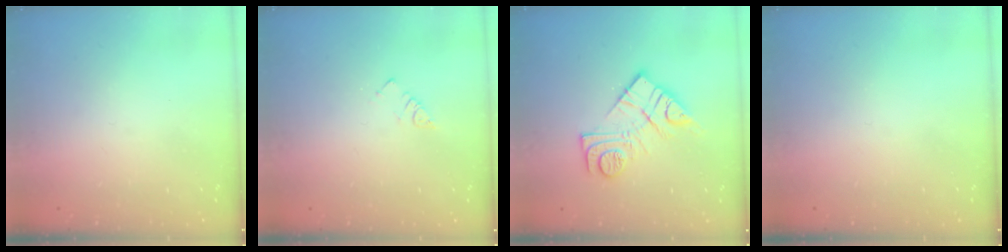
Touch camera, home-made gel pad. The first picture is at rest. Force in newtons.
{"total": 2.3, "press": 2.3, "slide": 0.4}
{"total": 14.0, "press": 14.0, "slide": 0.9}
{"total": 0.0}